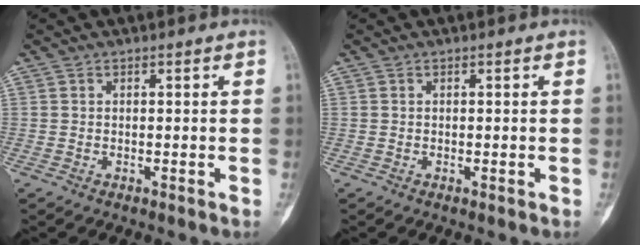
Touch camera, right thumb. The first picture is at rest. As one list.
[{"total": 0.0}]